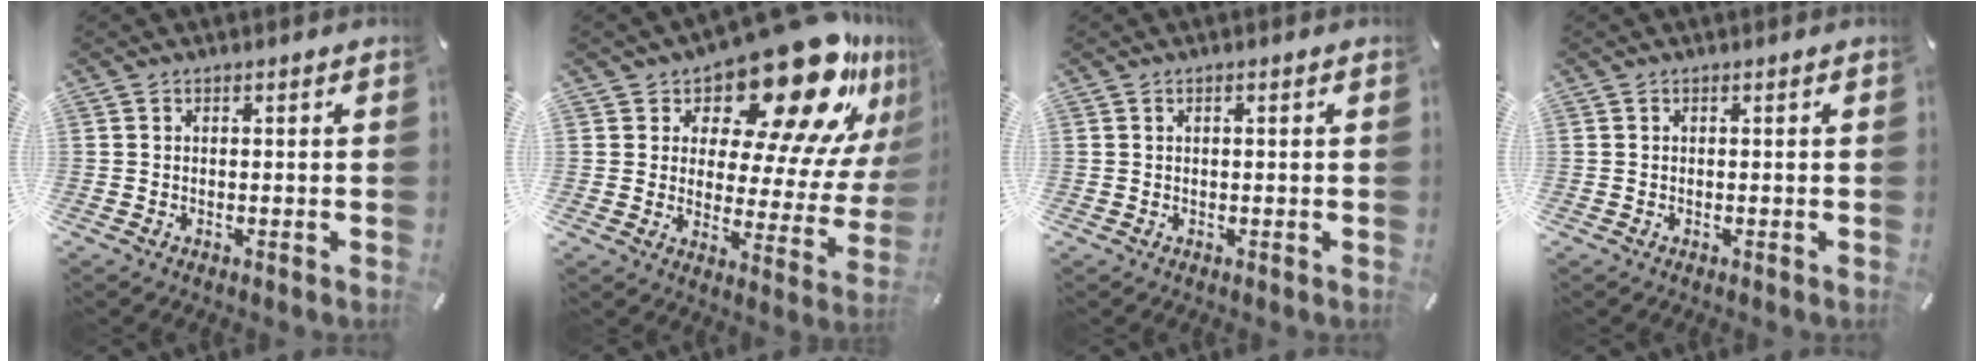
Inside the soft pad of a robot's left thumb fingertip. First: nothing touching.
{"total": 23.8, "force": [16.8, 8.9, 14.3], "torque": [-0.190, -0.137, 0.274]}
{"total": 0.6, "force": [0.1, 0.1, 0.6], "torque": [-0.010, 0.002, 0.001]}
{"total": 0.0}